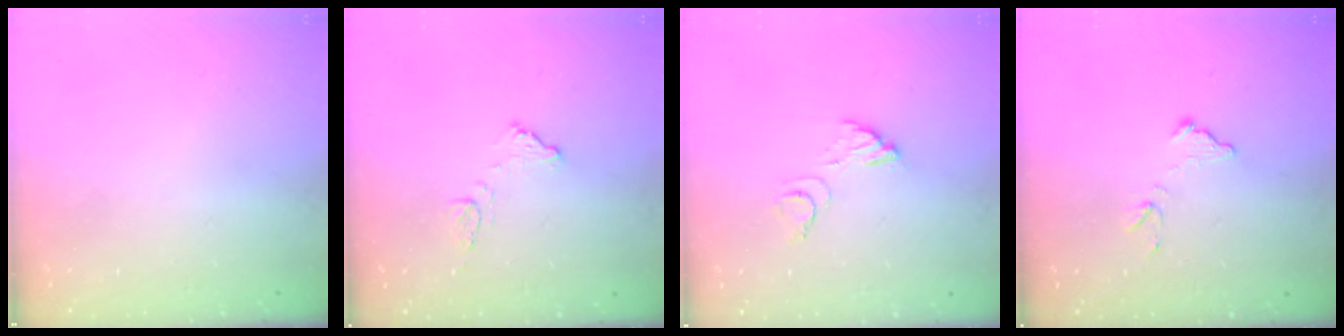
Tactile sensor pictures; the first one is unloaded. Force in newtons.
{"total": 10.3, "press": 10.3, "slide": 0.4}
{"total": 5.1, "press": 5.1, "slide": 0.3}
{"total": 8.1, "press": 8.0, "slide": 0.6}